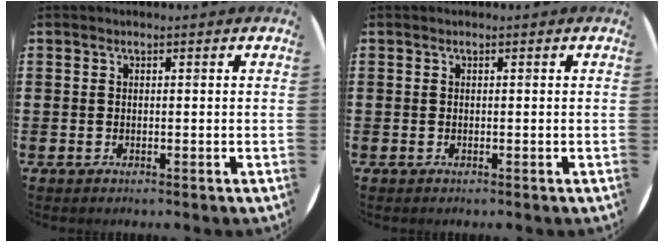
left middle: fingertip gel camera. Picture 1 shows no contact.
{"total": 0.0}